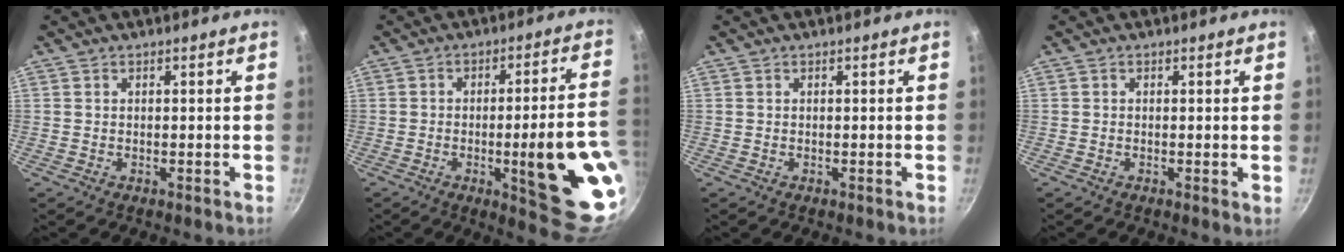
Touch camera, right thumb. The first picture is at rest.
{"total": 19.6, "force": [-4.6, 4.2, 18.6], "torque": [-0.213, 0.013, -0.055]}
{"total": 0.0}
{"total": 0.6, "force": [0.0, 0.1, 0.5], "torque": [-0.008, -0.001, -0.002]}